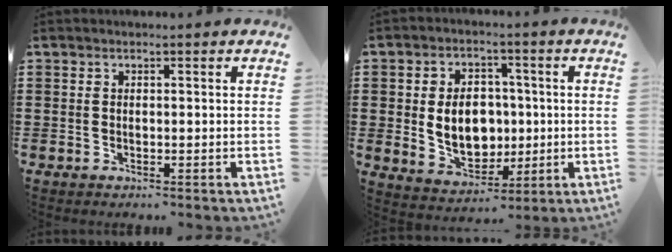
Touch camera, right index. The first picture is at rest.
{"total": 8.2, "force": [0.2, 6.1, 5.5], "torque": [-0.097, 0.010, 0.001]}